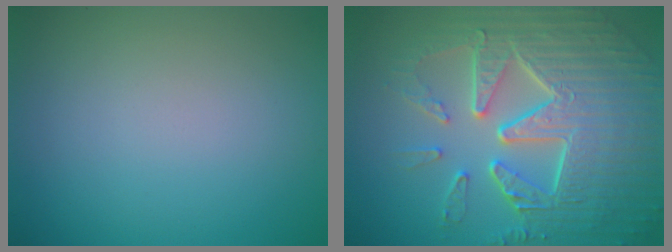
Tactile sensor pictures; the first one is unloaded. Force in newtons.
{"total": 9.8, "press": 6.6, "slide": 7.2}